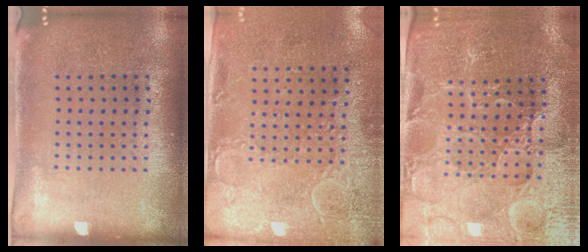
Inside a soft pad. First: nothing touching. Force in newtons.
{"total": 3.1, "press": 2.3, "slide": 2.0}
{"total": 3.5, "press": 3.4, "slide": 0.6}